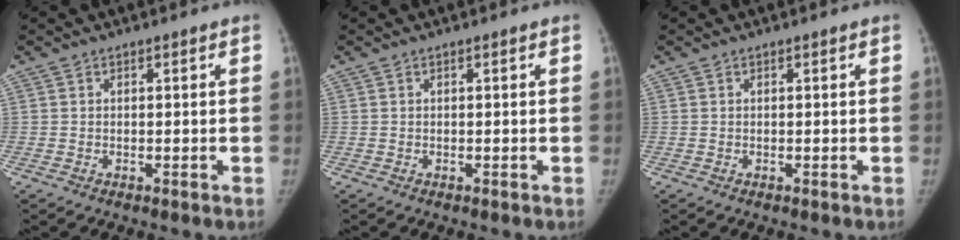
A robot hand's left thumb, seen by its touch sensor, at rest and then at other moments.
{"total": 0.0}
{"total": 0.0}